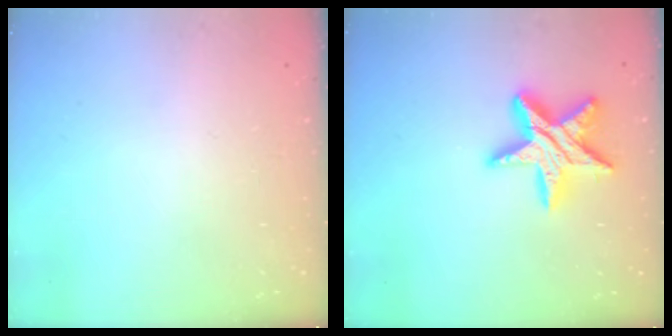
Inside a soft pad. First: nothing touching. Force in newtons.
{"total": 16.1, "press": 16.0, "slide": 1.1}